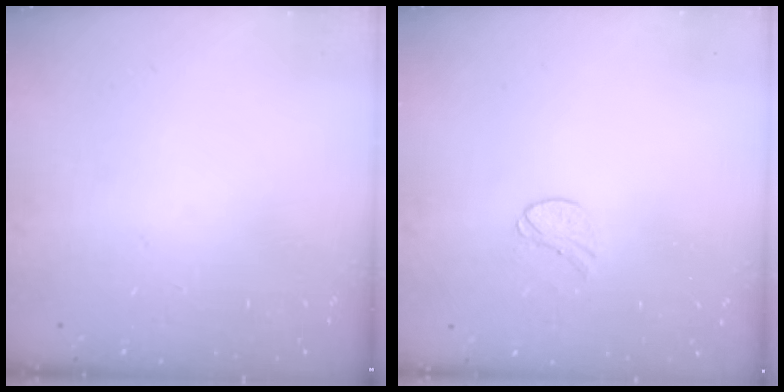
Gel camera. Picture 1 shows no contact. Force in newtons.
{"total": 6.2, "press": 6.1, "slide": 0.5}